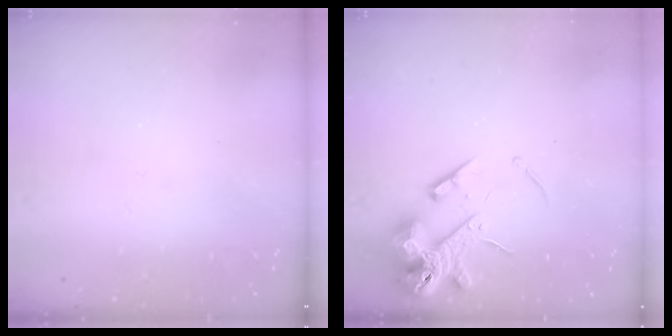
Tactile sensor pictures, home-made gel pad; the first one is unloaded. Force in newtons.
{"total": 14.3, "press": 14.1, "slide": 2.0}